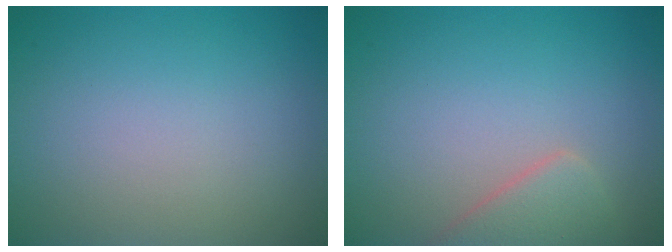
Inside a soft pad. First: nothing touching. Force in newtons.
{"total": 2.8, "press": 2.8, "slide": 0.2}